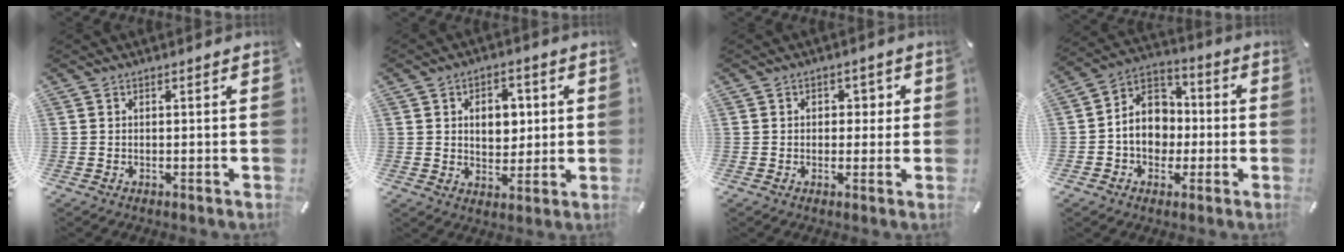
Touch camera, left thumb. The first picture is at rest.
{"total": 7.6, "force": [1.3, 5.8, 4.8], "torque": [-0.058, -0.005, 0.014]}
{"total": 2.8, "force": [0.0, 2.3, 1.6], "torque": [-0.009, -0.001, -0.011]}
{"total": 10.8, "force": [-2.1, 9.4, 5.0], "torque": [-0.099, 0.019, -0.037]}